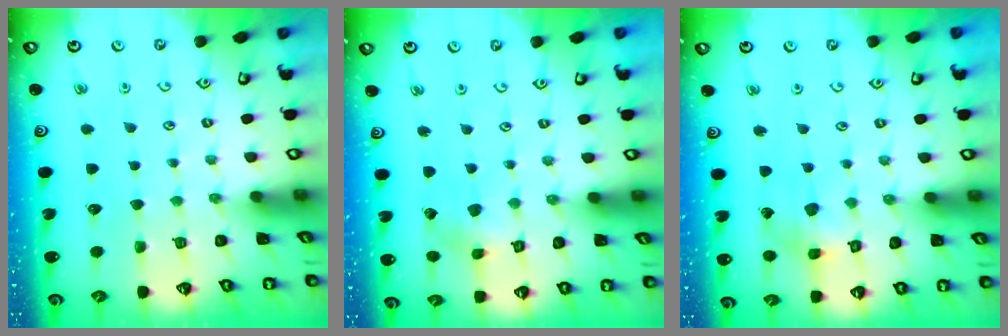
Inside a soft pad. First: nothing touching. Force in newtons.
{"total": 2.3, "press": 2.3, "slide": 0.2}
{"total": 7.6, "press": 7.6, "slide": 0.8}